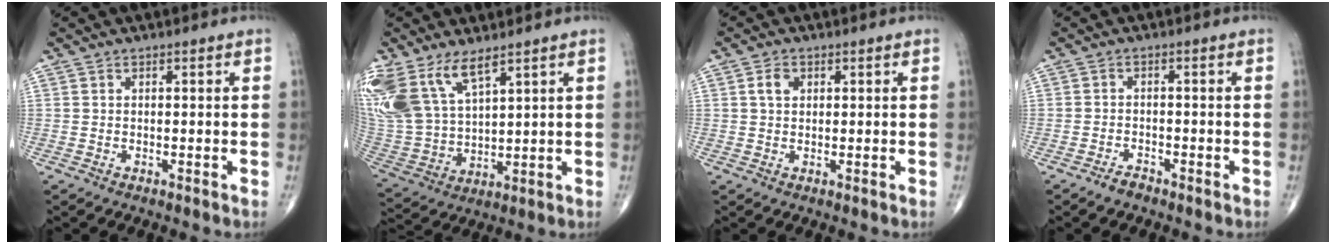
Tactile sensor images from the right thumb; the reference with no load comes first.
{"total": 15.6, "force": [9.5, 7.2, 10.1], "torque": [-0.222, -0.029, 0.203]}
{"total": 2.6, "force": [0.8, 1.8, 1.6], "torque": [-0.026, 0.002, 0.014]}
{"total": 1.9, "force": [-1.6, 0.7, 0.6], "torque": [-0.014, 0.006, -0.030]}